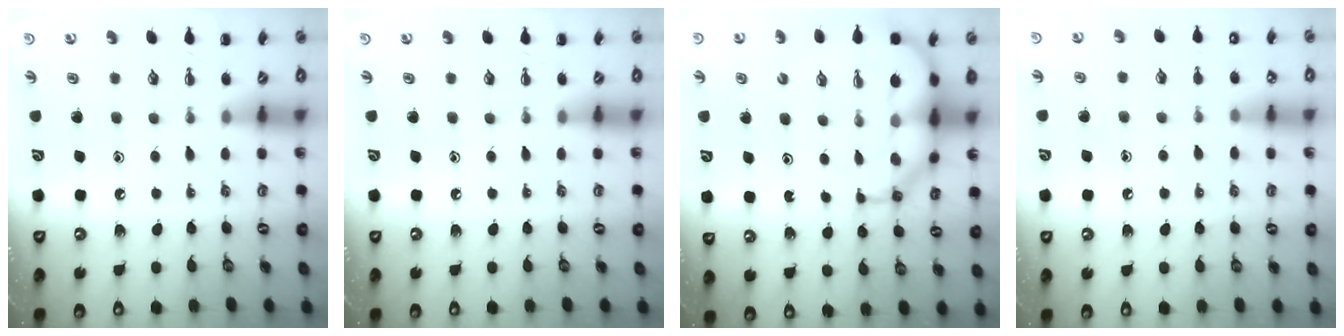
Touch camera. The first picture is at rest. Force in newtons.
{"total": 0.0}
{"total": 12.5, "press": 12.0, "slide": 3.5}
{"total": 8.6, "press": 8.2, "slide": 2.4}